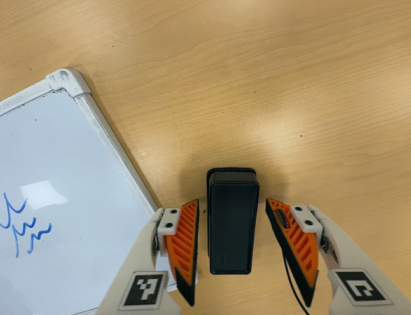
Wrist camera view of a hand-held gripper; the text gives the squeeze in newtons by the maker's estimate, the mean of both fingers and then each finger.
{"total": 0.0}